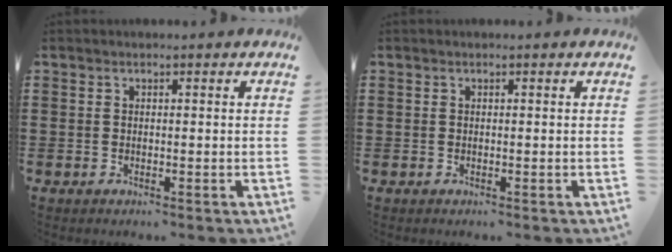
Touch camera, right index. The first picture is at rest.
{"total": 0.0}